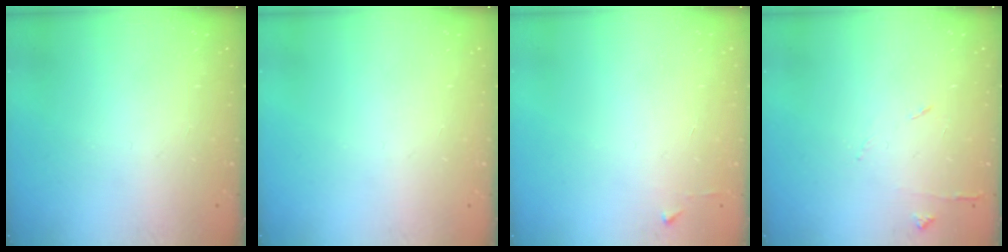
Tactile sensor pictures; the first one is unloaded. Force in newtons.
{"total": 0.0}
{"total": 2.4, "press": 2.4, "slide": 0.3}
{"total": 6.2, "press": 6.1, "slide": 0.8}